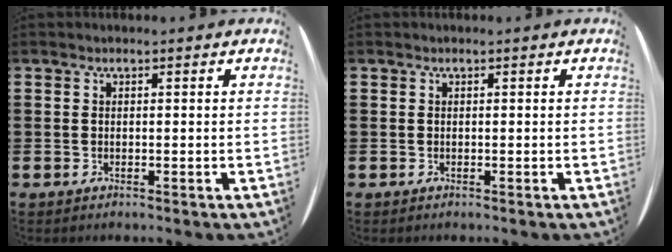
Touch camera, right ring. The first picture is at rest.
{"total": 0.0}